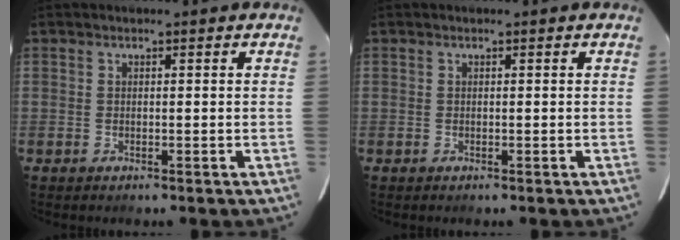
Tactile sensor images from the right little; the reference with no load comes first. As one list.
[{"total": 0.0}]